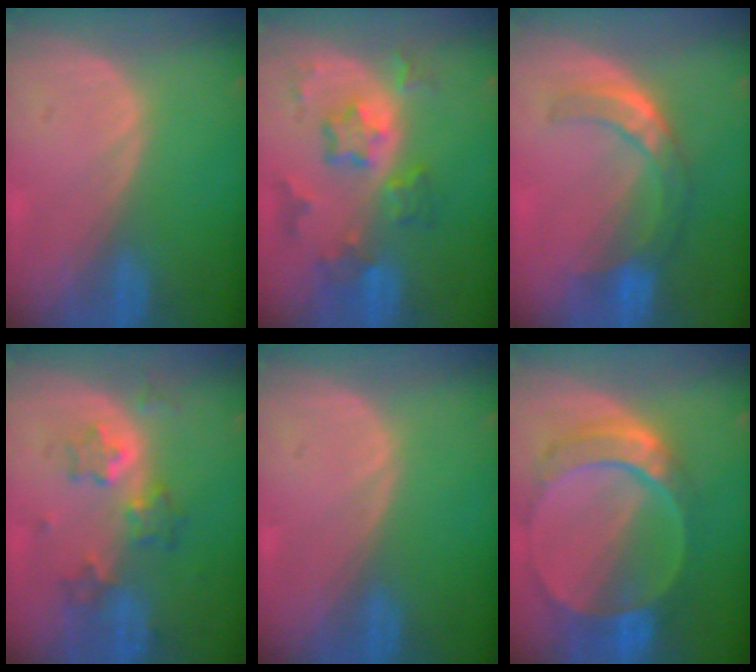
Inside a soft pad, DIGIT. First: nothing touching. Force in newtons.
{"total": 8.0, "press": 7.0, "slide": 3.9}
{"total": 7.6, "press": 6.4, "slide": 4.0}
{"total": 6.0, "press": 5.8, "slide": 1.5}
{"total": 0.0}
{"total": 9.6, "press": 8.3, "slide": 4.8}